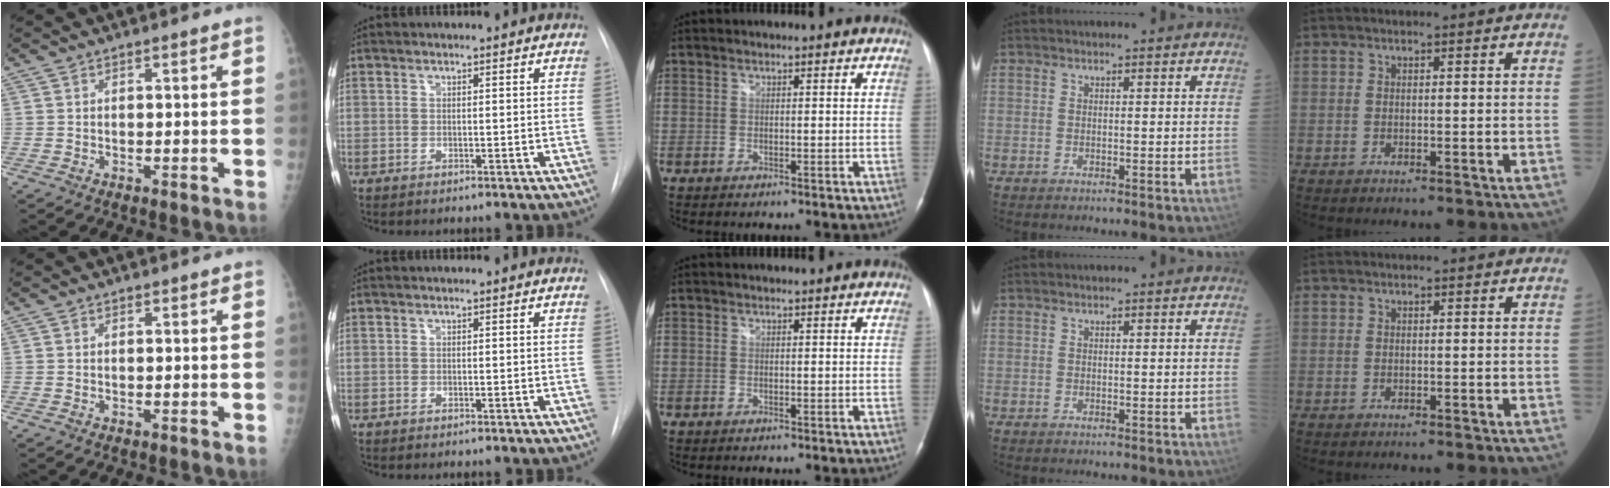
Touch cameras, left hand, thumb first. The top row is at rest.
{}